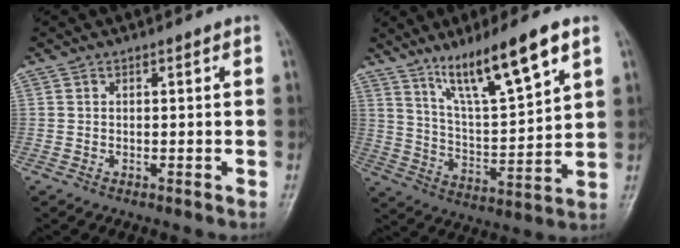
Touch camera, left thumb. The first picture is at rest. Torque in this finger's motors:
{"motor_torque": [0.83, 0.79, 1.45, -1.33, 0.12]}